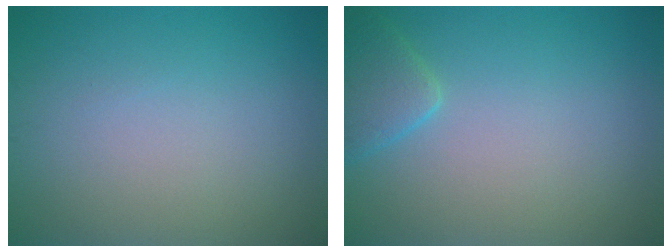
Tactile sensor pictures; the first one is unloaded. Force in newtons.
{"total": 2.6, "press": 2.6, "slide": 0.2}